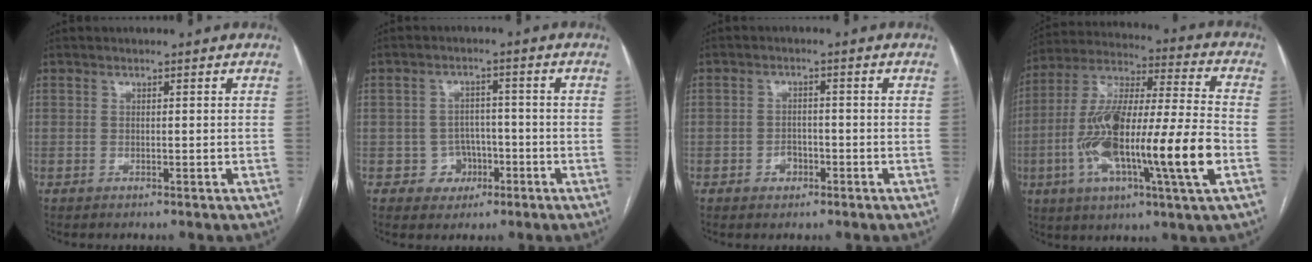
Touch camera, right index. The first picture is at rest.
{"total": 4.5, "force": [-1.6, 4.1, 0.5], "torque": [0.008, 0.015, -0.019]}
{"total": 2.4, "force": [-1.2, 1.8, 1.1], "torque": [-0.008, 0.008, -0.016]}
{"total": 22.1, "force": [-5.4, 2.2, 21.3], "torque": [-0.393, -0.007, -0.096]}